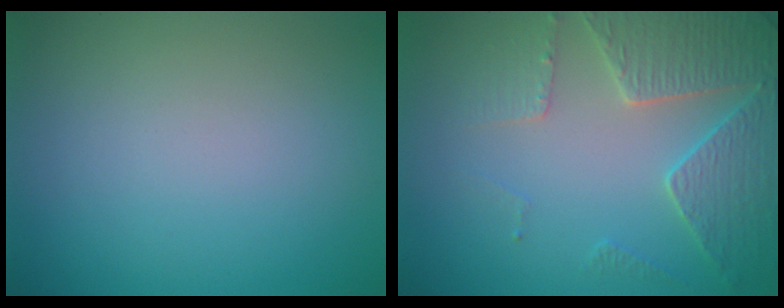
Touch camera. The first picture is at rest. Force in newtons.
{"total": 4.5, "press": 4.3, "slide": 1.4}